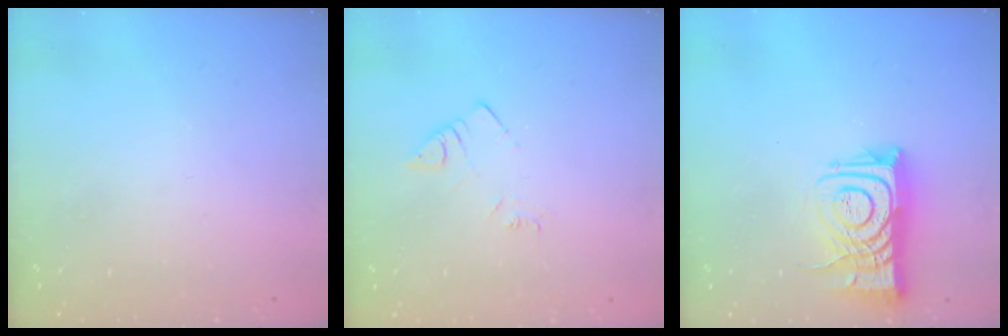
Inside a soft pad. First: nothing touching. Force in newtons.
{"total": 2.9, "press": 2.9, "slide": 0.6}
{"total": 12.5, "press": 12.4, "slide": 1.3}